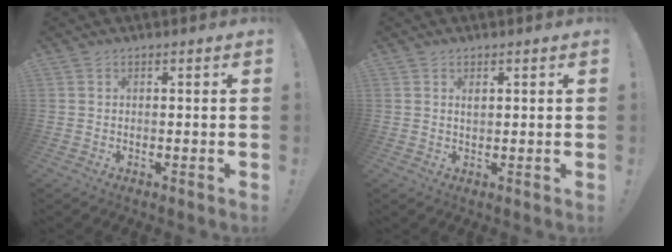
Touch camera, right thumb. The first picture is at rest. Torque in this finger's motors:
{"motor_torque": [-0.37, -0.08, -0.24, 0.20, 0.01]}